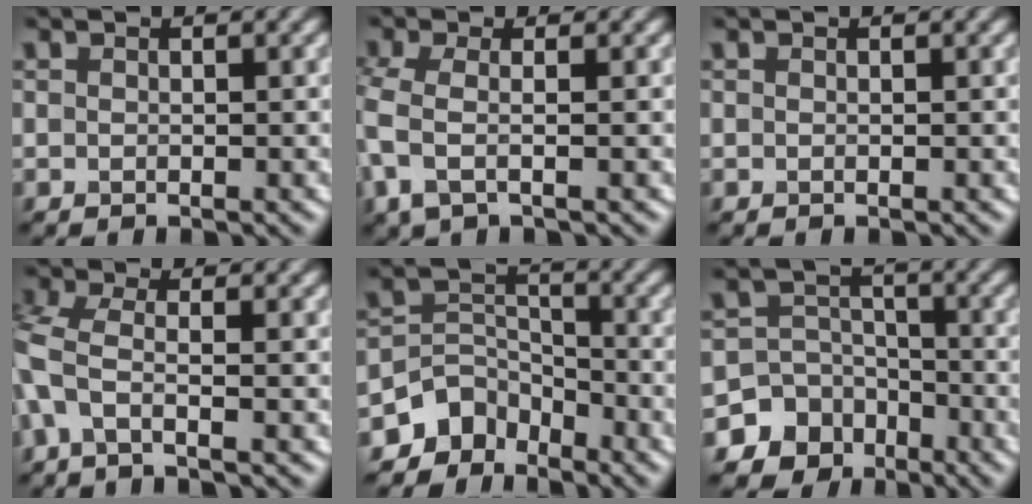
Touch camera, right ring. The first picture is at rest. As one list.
[{"total": 2.8, "force": [-0.4, 1.1, 2.5], "torque": [-0.071, -0.005, -0.015]}, {"total": 0.0}, {"total": 3.3, "force": [-0.9, 1.3, 2.9], "torque": [-0.080, 0.000, -0.031]}, {"total": 4.5, "force": [-3.6, 2.6, 0.6], "torque": [0.002, 0.001, -0.072]}, {"total": 10.2, "force": [-6.1, 8.1, 0.7], "torque": [-0.014, -0.021, -0.120]}]